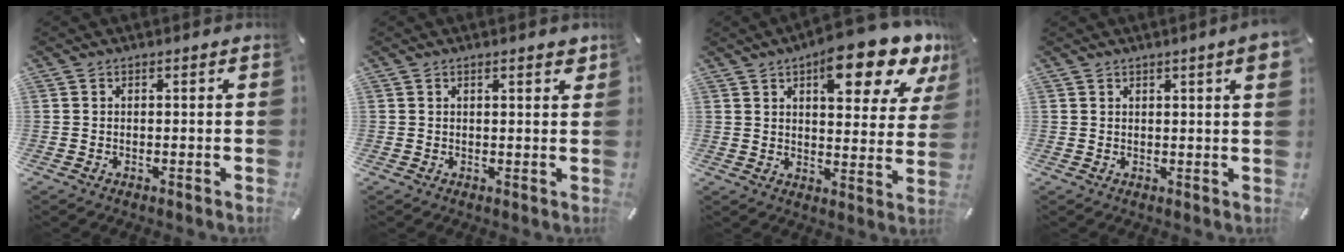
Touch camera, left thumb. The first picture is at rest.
{"total": 2.3, "force": [1.3, 0.4, 1.8], "torque": [-0.029, -0.001, 0.021]}
{"total": 15.1, "force": [10.0, 5.5, 9.9], "torque": [-0.129, -0.061, 0.161]}
{"total": 3.8, "force": [1.8, 0.4, 3.3], "torque": [-0.056, -0.003, 0.030]}